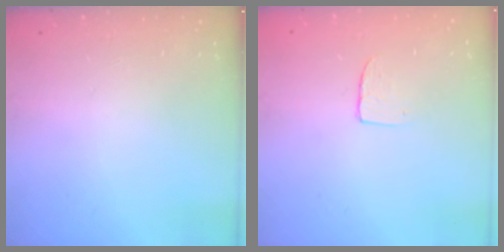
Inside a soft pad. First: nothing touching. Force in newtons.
{"total": 4.3, "press": 4.3, "slide": 0.3}